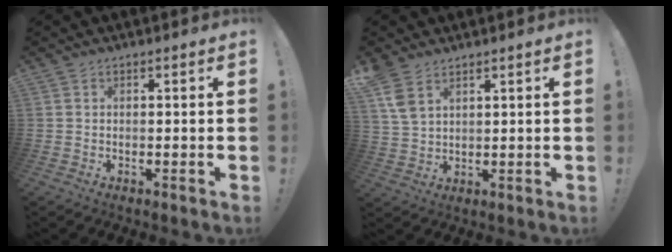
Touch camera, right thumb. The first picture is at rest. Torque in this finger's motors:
{"motor_torque": [0.28, 0.62, 0.05, 0.05, 0.01]}